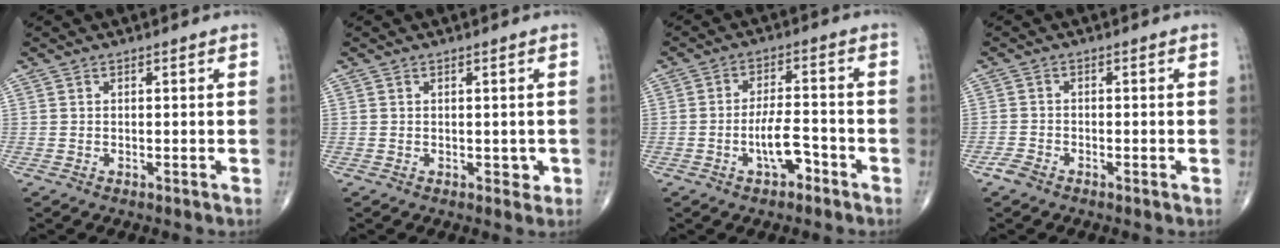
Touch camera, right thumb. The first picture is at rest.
{"total": 1.5, "force": [0.0, 1.2, 1.0], "torque": [-0.003, 0.000, 0.000]}
{"total": 6.3, "force": [-2.9, 2.6, 4.9], "torque": [-0.083, 0.029, -0.049]}
{"total": 2.2, "force": [-1.6, 1.0, 1.3], "torque": [-0.026, -0.001, -0.034]}